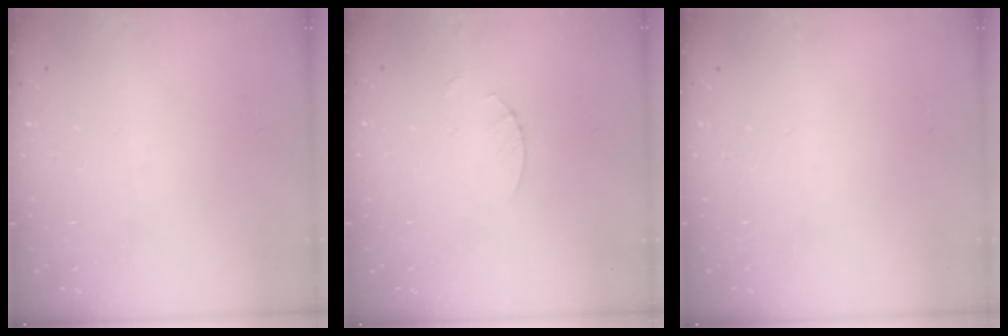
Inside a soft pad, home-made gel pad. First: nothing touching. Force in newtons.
{"total": 1.8, "press": 1.8, "slide": 0.2}
{"total": 0.0}